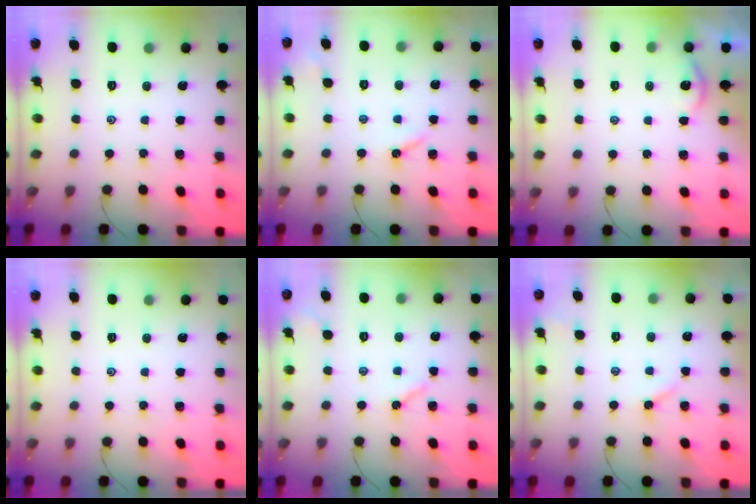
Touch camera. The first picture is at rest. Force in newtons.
{"total": 3.6, "press": 3.5, "slide": 0.4}
{"total": 3.2, "press": 3.2, "slide": 0.3}
{"total": 0.0}
{"total": 4.4, "press": 4.3, "slide": 0.9}
{"total": 3.0, "press": 3.0, "slide": 0.3}